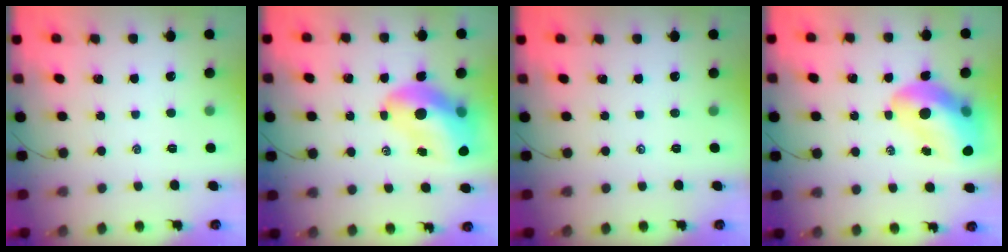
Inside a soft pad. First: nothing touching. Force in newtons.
{"total": 13.7, "press": 13.2, "slide": 3.9}
{"total": 0.0}
{"total": 16.0, "press": 15.3, "slide": 4.7}